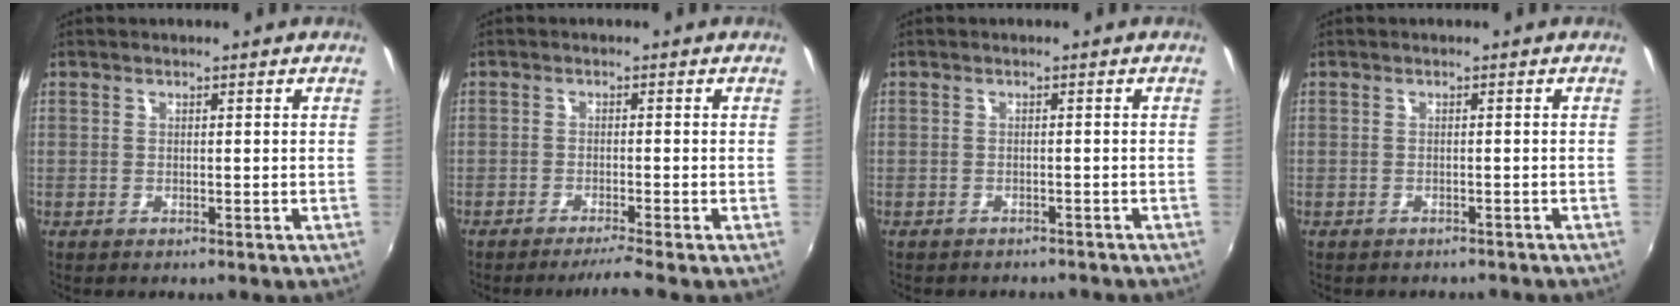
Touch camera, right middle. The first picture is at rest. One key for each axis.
{"total": 3.1, "fx": -2.7, "fy": -0.9, "fz": 1.3, "tx": -0.037, "ty": -0.003, "tz": -0.050}
{"total": 3.8, "fx": -3.4, "fy": 1.3, "fz": 1.1, "tx": -0.025, "ty": -0.013, "tz": -0.044}
{"total": 2.9, "fx": -2.6, "fy": 1.0, "fz": 0.8, "tx": -0.017, "ty": -0.013, "tz": -0.031}